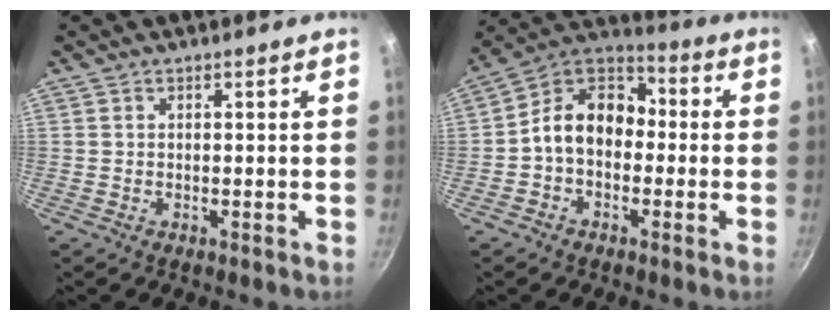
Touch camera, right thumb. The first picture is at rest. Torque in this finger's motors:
{"motor_torque": [1.50, 1.66, 0.97, -0.34, 0.12]}